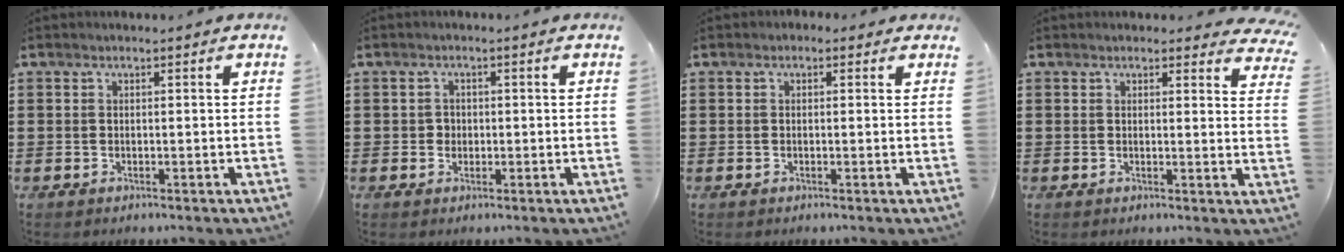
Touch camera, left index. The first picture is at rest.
{"total": 1.4, "force": [0.0, 1.4, 0.3], "torque": [-0.012, 0.007, -0.002]}
{"total": 0.8, "force": [0.1, 0.7, 0.5], "torque": [-0.010, 0.007, 0.000]}
{"total": 2.1, "force": [2.0, 0.4, 0.5], "torque": [-0.010, -0.007, 0.038]}